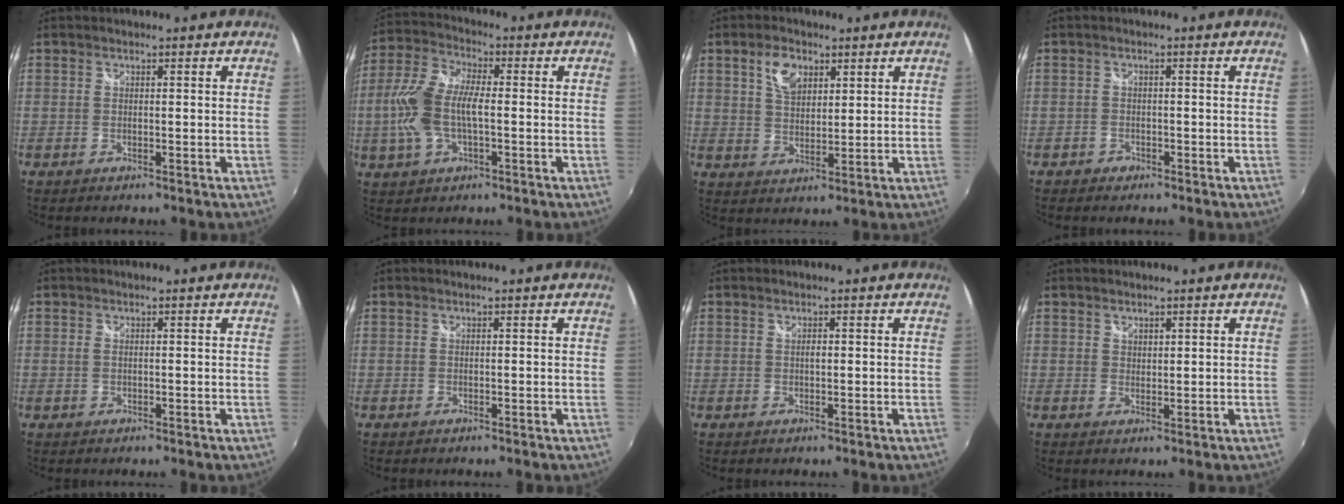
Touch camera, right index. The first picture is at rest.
{"total": 11.6, "force": [-1.5, 5.4, 10.1], "torque": [-0.224, 0.009, -0.031]}
{"total": 6.2, "force": [3.0, 3.7, 3.9], "torque": [-0.069, 0.013, 0.056]}
{"total": 2.0, "force": [-1.3, 1.4, 0.3], "torque": [-0.012, 0.001, -0.022]}
{"total": 0.7, "force": [0.1, 0.4, 0.5], "torque": [-0.013, -0.002, 0.000]}
{"total": 0.0}
{"total": 0.8, "force": [0.1, 0.4, 0.6], "torque": [-0.011, 0.001, 0.001]}
{"total": 1.4, "force": [1.0, 0.9, 0.2], "torque": [0.002, 0.002, 0.016]}